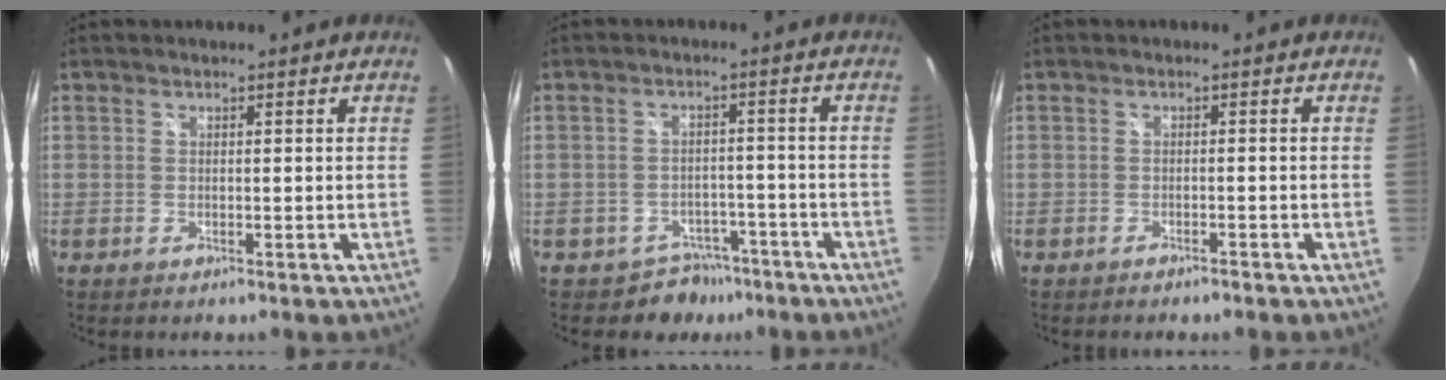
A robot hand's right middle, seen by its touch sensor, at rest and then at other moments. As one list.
[{"total": 5.8, "force": [-4.2, 4.0, -0.1], "torque": [0.000, 0.030, -0.056]}, {"total": 1.8, "force": [-1.6, 0.5, 0.6], "torque": [-0.017, -0.004, -0.026]}]